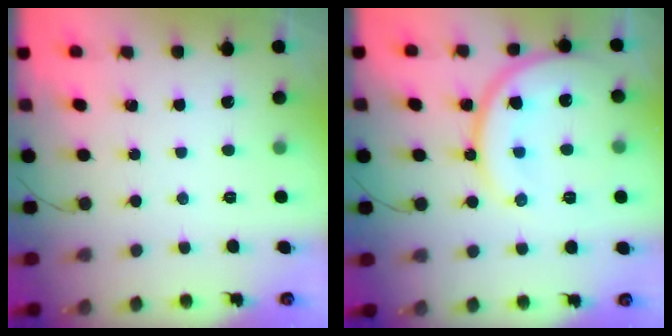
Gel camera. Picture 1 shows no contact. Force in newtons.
{"total": 16.5, "press": 16.5, "slide": 1.0}